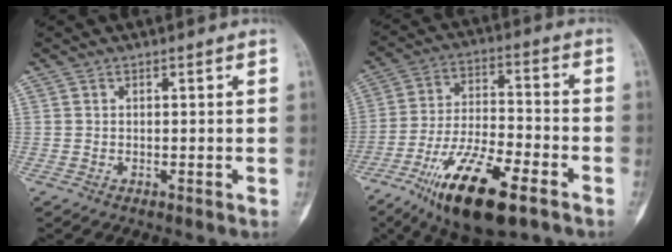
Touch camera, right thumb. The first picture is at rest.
{"total": 18.1, "force": [-10.1, 5.9, 13.8], "torque": [-0.249, 0.040, -0.175]}